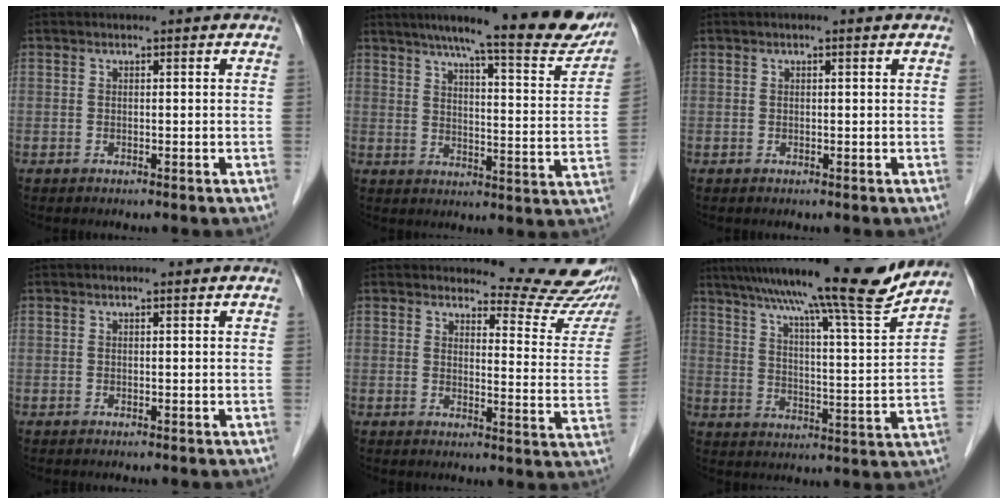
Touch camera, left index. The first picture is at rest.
{"total": 21.3, "force": [17.7, 2.4, 11.6], "torque": [-0.157, -0.021, 0.220]}
{"total": 0.7, "force": [0.4, 0.1, 0.5], "torque": [-0.012, 0.005, 0.005]}
{"total": 0.0}
{"total": 13.9, "force": [13.5, 2.3, 2.2], "torque": [-0.002, -0.089, 0.125]}
{"total": 18.5, "force": [15.5, -0.5, 10.1], "torque": [-0.155, -0.008, 0.222]}